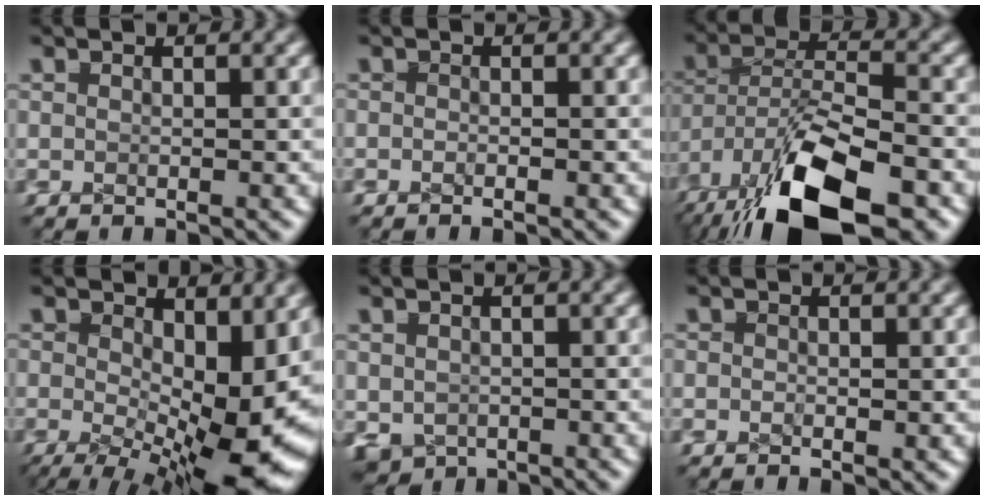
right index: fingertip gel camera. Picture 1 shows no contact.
{"total": 0.8, "force": [-0.7, 0.3, 0.3], "torque": [0.000, -0.001, -0.016]}
{"total": 7.0, "force": [-3.5, 2.9, 5.4], "torque": [-0.084, -0.014, -0.049]}
{"total": 9.7, "force": [-1.6, 4.2, 8.6], "torque": [-0.111, -0.046, 0.000]}
{"total": 3.8, "force": [-1.2, 3.4, 1.2], "torque": [-0.042, -0.030, -0.010]}
{"total": 0.6, "force": [-0.4, 0.2, 0.3], "torque": [-0.005, -0.004, -0.006]}